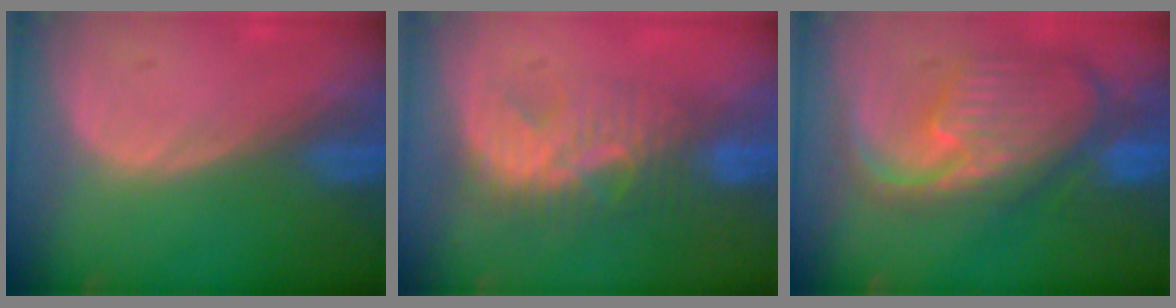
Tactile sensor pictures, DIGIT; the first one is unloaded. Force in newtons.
{"total": 7.7, "press": 7.2, "slide": 2.6}
{"total": 11.8, "press": 10.2, "slide": 6.0}